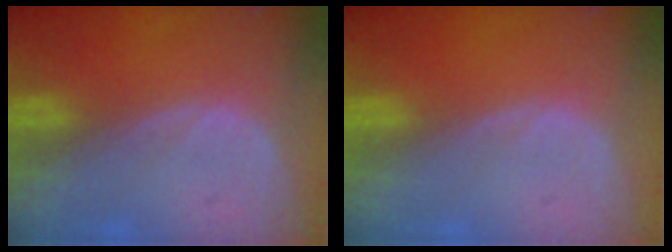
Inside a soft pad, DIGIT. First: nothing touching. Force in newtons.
{"total": 0.0}